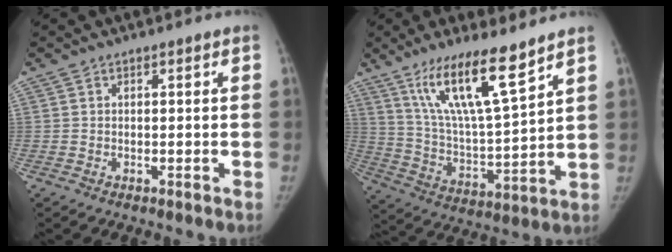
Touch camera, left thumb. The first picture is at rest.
{"total": 16.0, "force": [10.5, 2.5, 11.8], "torque": [-0.203, -0.064, 0.206]}